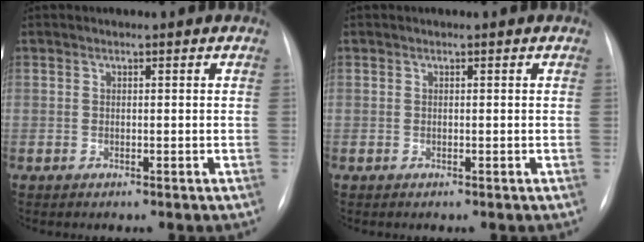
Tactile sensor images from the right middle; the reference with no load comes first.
{"total": 0.0}